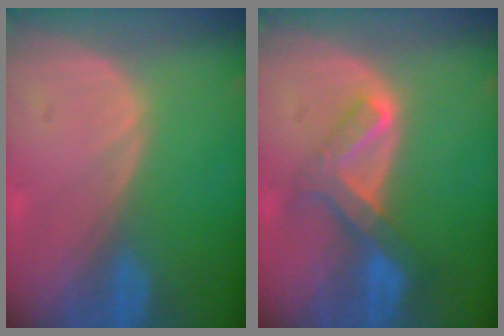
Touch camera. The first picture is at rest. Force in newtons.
{"total": 6.7, "press": 5.8, "slide": 3.4}